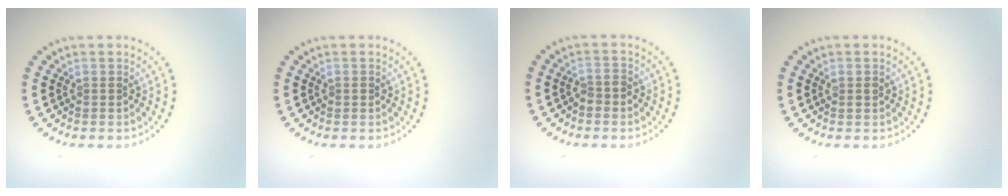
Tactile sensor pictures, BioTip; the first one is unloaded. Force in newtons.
{"total": 0.5, "press": 0.5, "slide": 0.1}
{"total": 1.3, "press": 1.2, "slide": 0.6}
{"total": 0.8, "press": 0.8, "slide": 0.3}